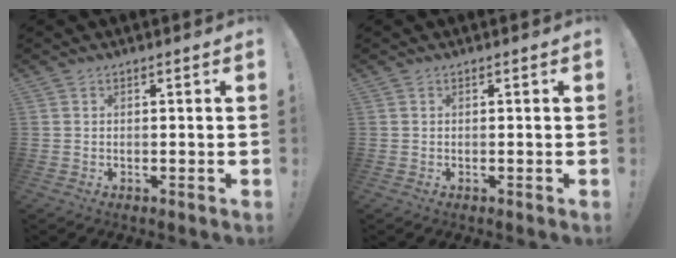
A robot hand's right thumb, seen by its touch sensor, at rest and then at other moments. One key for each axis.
{"total": 0.0}